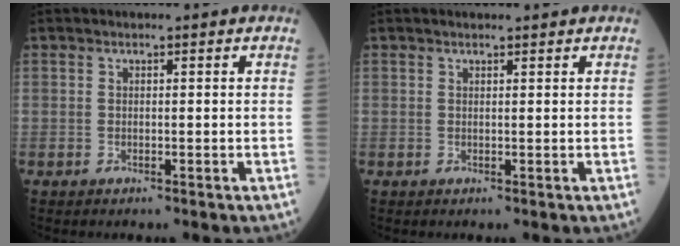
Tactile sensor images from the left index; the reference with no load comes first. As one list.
[{"total": 1.6, "force": [1.5, 0.2, 0.5], "torque": [-0.009, 0.008, 0.020]}]